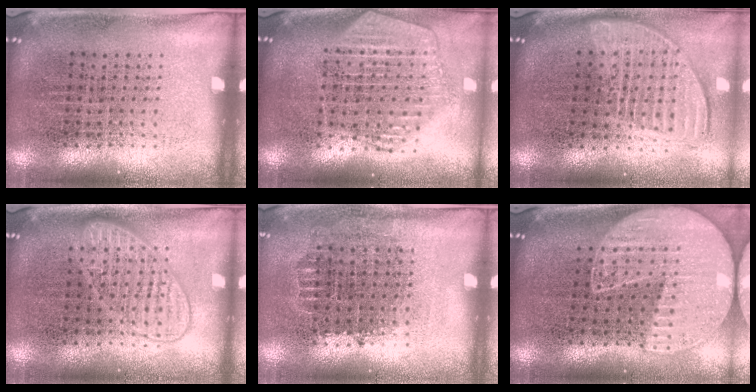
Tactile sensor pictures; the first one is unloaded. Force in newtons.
{"total": 2.2, "press": 1.9, "slide": 1.0}
{"total": 1.8, "press": 1.6, "slide": 0.9}
{"total": 2.8, "press": 2.7, "slide": 0.4}
{"total": 0.7, "press": 0.7, "slide": 0.2}
{"total": 1.7, "press": 1.6, "slide": 0.7}